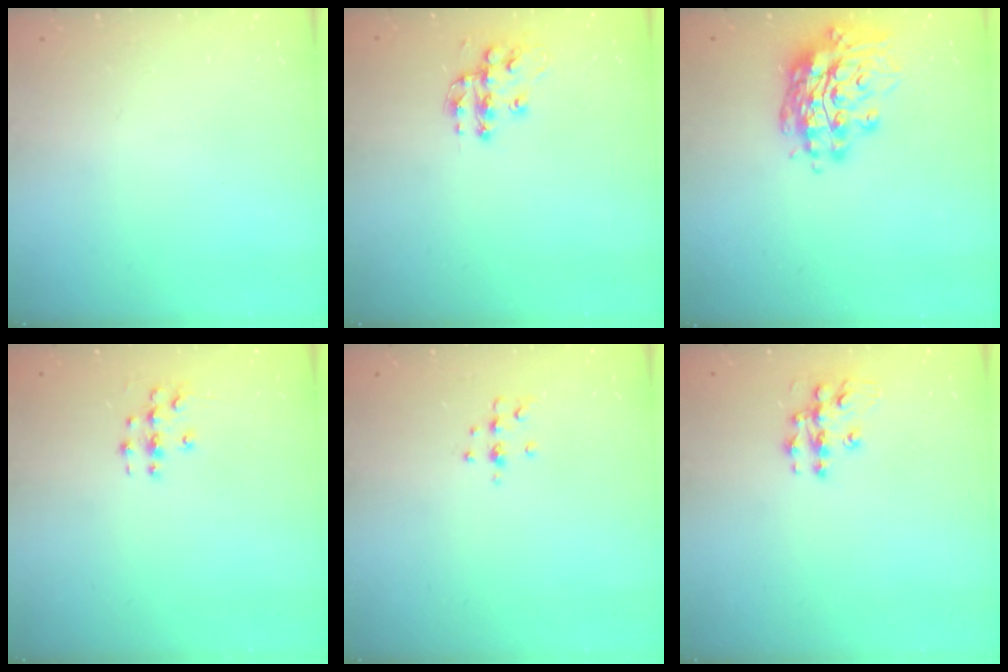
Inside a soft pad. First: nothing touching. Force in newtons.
{"total": 11.8, "press": 11.8, "slide": 0.6}
{"total": 15.6, "press": 15.3, "slide": 3.5}
{"total": 3.5, "press": 3.4, "slide": 0.2}
{"total": 5.4, "press": 5.2, "slide": 1.4}
{"total": 10.2, "press": 10.2, "slide": 0.5}